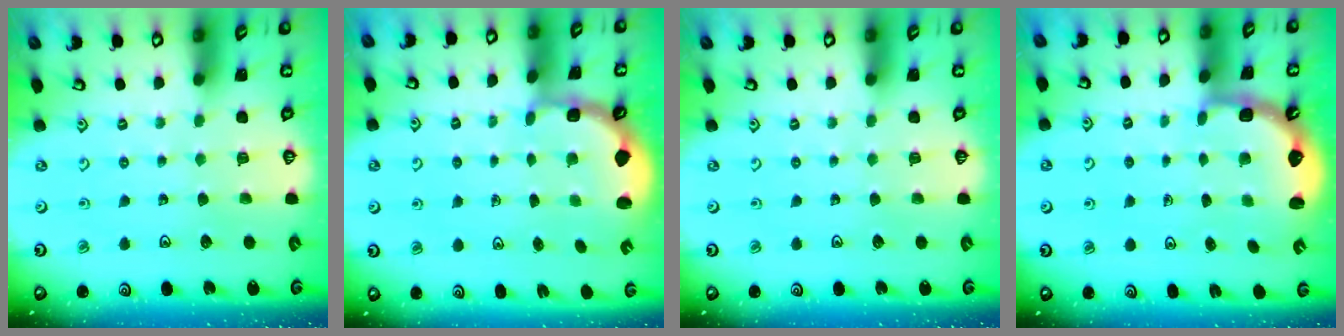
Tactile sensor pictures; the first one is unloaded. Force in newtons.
{"total": 2.9, "press": 1.9, "slide": 2.2}
{"total": 0.0}
{"total": 2.6, "press": 2.3, "slide": 1.3}